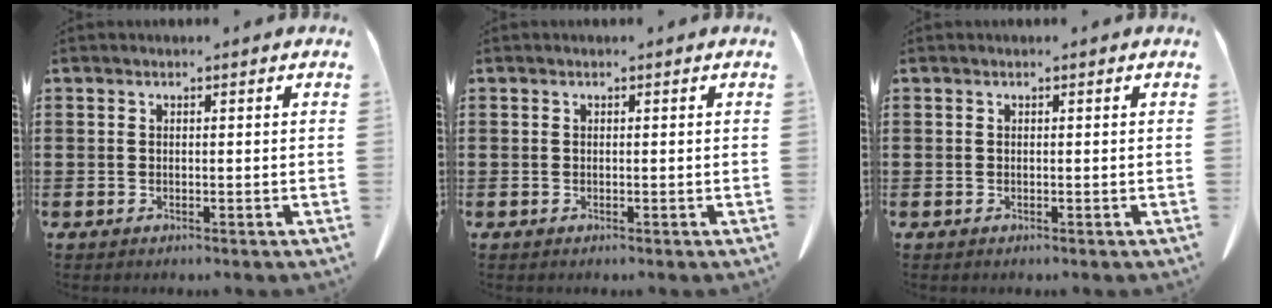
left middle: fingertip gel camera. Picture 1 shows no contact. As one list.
[{"total": 0.0}, {"total": 0.0}]